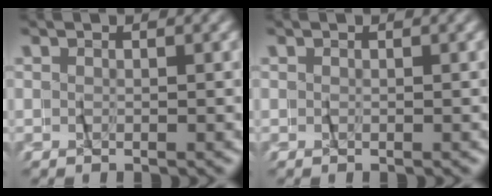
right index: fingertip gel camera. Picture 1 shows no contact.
{"total": 0.0}